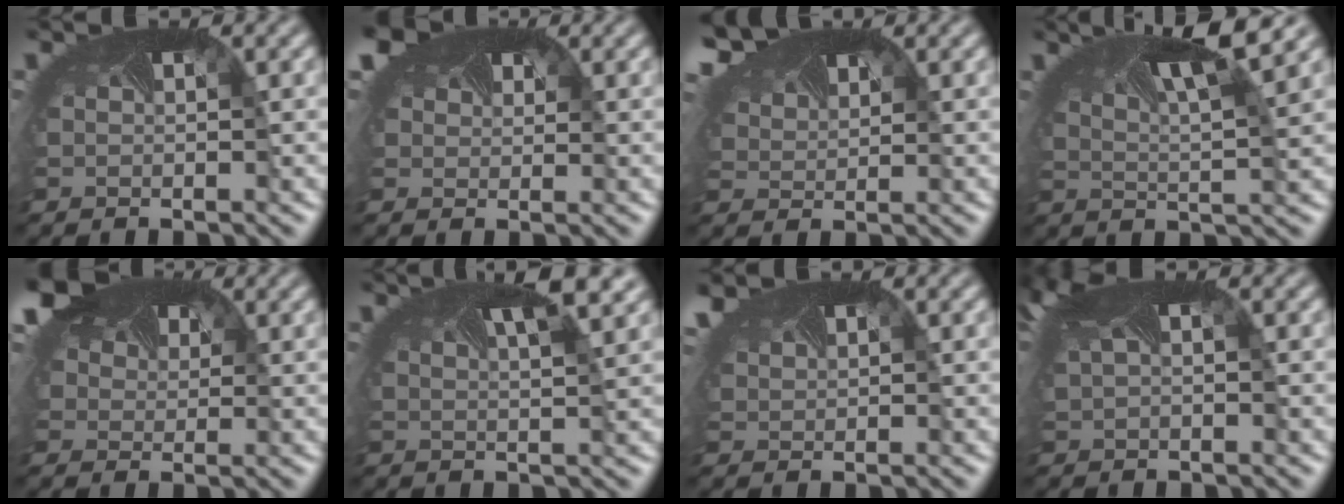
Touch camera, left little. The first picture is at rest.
{"total": 4.4, "force": [3.1, 2.6, 1.6], "torque": [-0.058, 0.004, 0.046]}
{"total": 4.6, "force": [3.9, 2.0, 1.3], "torque": [-0.063, 0.000, 0.072]}
{"total": 5.7, "force": [3.5, 1.1, 4.4], "torque": [-0.103, -0.005, 0.070]}
{"total": 7.7, "force": [4.8, 4.8, 3.7], "torque": [-0.107, 0.020, 0.079]}
{"total": 4.9, "force": [3.3, 1.1, 3.5], "torque": [-0.058, 0.006, 0.038]}
{"total": 2.7, "force": [2.1, 1.1, 1.4], "torque": [-0.055, -0.003, 0.044]}
{"total": 5.3, "force": [2.3, 2.7, 4.0], "torque": [-0.121, 0.017, 0.051]}